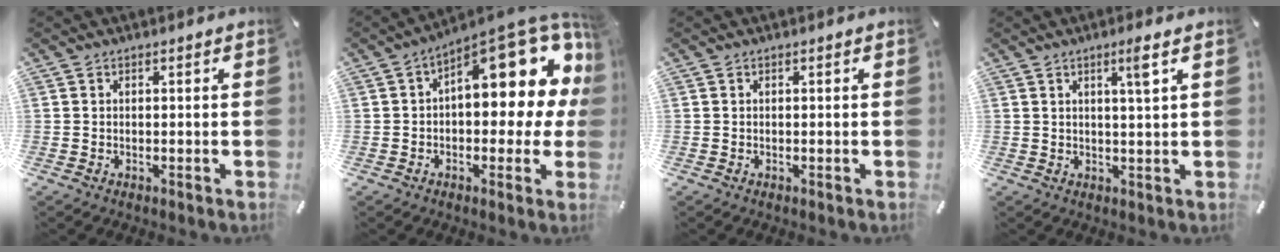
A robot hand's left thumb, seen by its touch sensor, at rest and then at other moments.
{"total": 18.8, "force": [7.1, 9.2, 14.8], "torque": [-0.179, -0.058, 0.118]}
{"total": 0.0}
{"total": 4.3, "force": [2.2, -0.2, 3.6], "torque": [-0.058, -0.008, 0.031]}